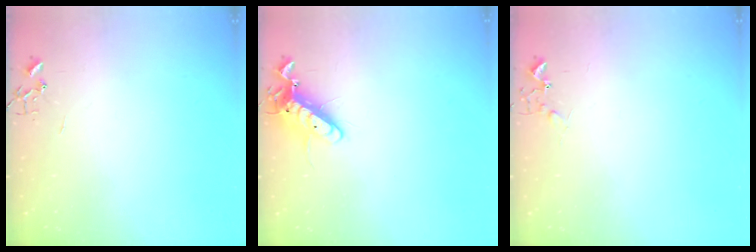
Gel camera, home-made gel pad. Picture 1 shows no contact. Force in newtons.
{"total": 11.6, "press": 11.4, "slide": 2.2}
{"total": 6.6, "press": 6.6, "slide": 0.8}